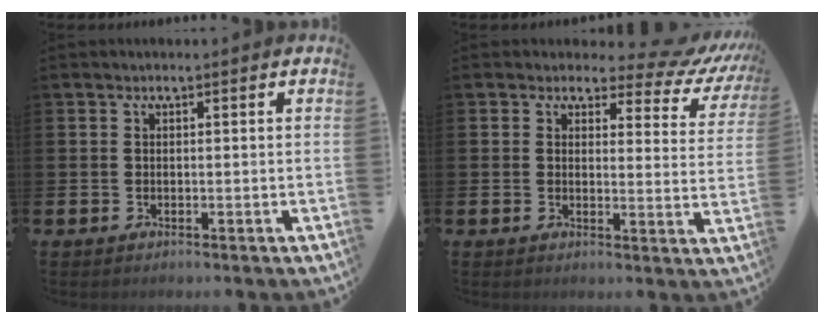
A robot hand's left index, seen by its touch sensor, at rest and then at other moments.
{"total": 4.3, "force": [3.5, 2.1, 1.5], "torque": [-0.022, -0.033, 0.051]}